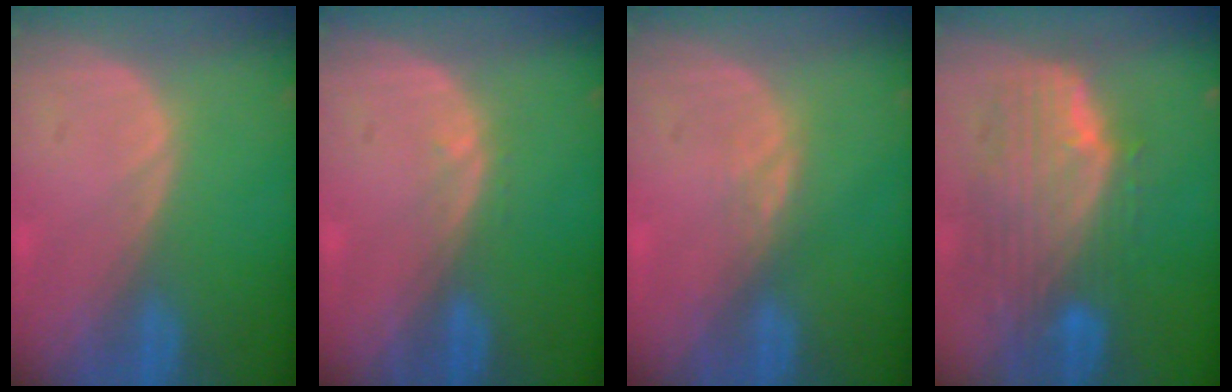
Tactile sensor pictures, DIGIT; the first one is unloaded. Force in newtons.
{"total": 0.7, "press": 0.7, "slide": 0.2}
{"total": 1.4, "press": 1.4, "slide": 0.3}
{"total": 10.0, "press": 8.9, "slide": 4.6}